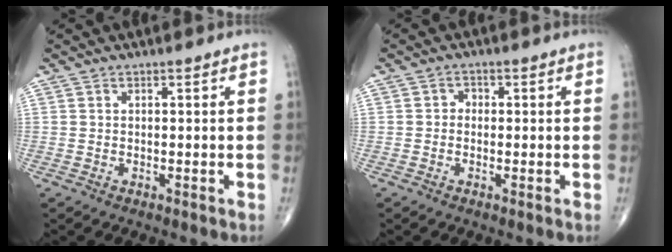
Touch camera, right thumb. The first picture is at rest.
{"total": 1.4, "force": [-0.3, 1.2, 0.7], "torque": [0.003, 0.006, -0.010]}